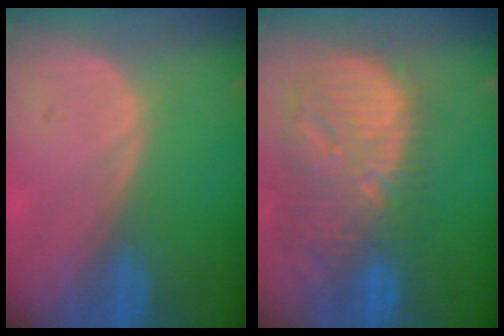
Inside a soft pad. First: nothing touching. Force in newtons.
{"total": 13.3, "press": 11.6, "slide": 6.5}